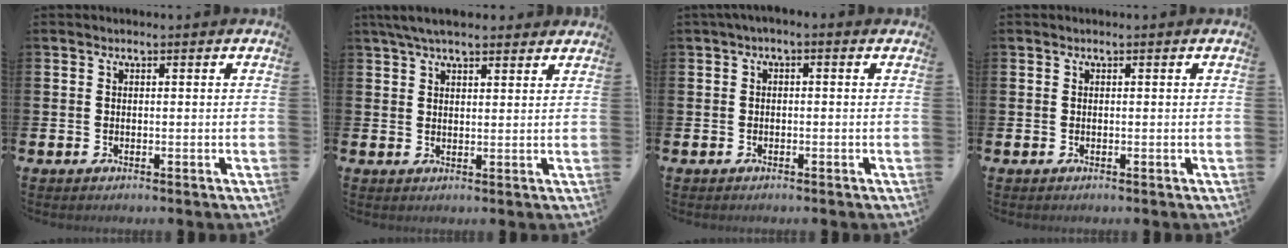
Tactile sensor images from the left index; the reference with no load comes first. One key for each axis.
{"total": 5.2, "fx": 4.5, "fy": 1.4, "fz": 2.1, "tx": -0.051, "ty": -0.006, "tz": 0.085}
{"total": 1.0, "fx": -0.6, "fy": 0.3, "fz": 0.7, "tx": -0.013, "ty": 0.000, "tz": -0.012}
{"total": 0.0}